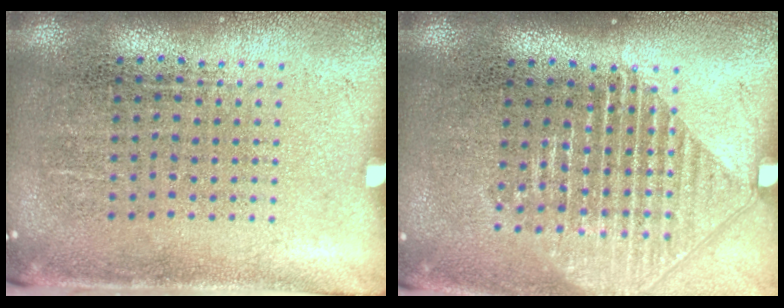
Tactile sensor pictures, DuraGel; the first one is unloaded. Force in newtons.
{"total": 1.5, "press": 1.4, "slide": 0.6}